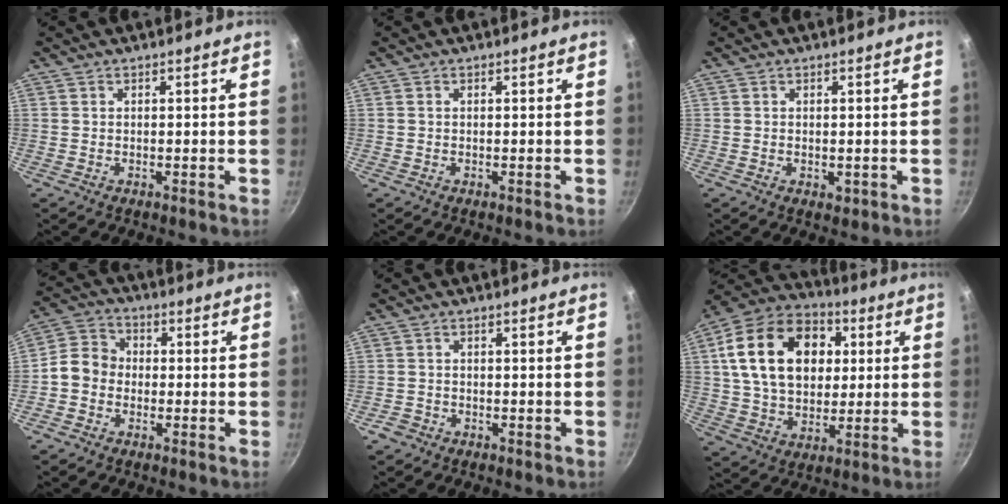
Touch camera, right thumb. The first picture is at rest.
{"total": 0.0}
{"total": 1.3, "force": [-0.3, 0.9, 0.9], "torque": [-0.012, -0.005, -0.002]}
{"total": 6.8, "force": [-1.3, 5.8, 3.3], "torque": [-0.035, 0.020, -0.045]}
{"total": 2.0, "force": [-1.3, 1.5, 0.4], "torque": [-0.007, 0.012, -0.020]}
{"total": 22.1, "force": [4.8, 15.6, 14.9], "torque": [-0.233, 0.013, 0.075]}